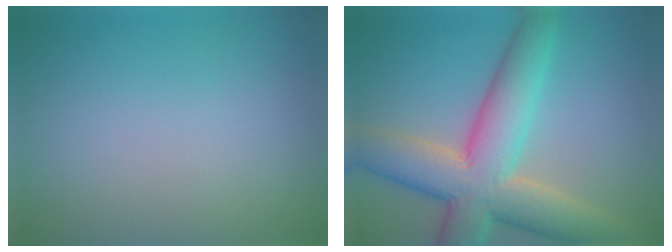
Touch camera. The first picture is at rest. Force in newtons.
{"total": 10.0, "press": 9.9, "slide": 0.8}